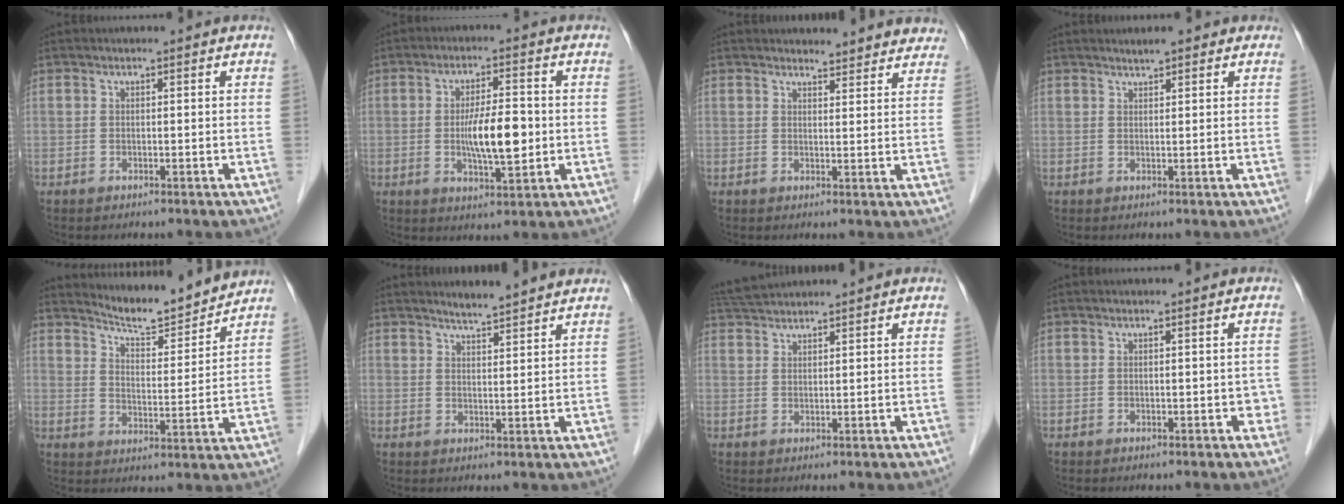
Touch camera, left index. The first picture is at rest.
{"total": 7.6, "force": [-0.6, 1.9, 7.3], "torque": [-0.136, -0.003, -0.010]}
{"total": 7.2, "force": [6.9, 1.9, 0.4], "torque": [0.020, -0.005, 0.055]}
{"total": 2.1, "force": [1.7, 0.6, 1.1], "torque": [-0.021, 0.008, 0.025]}
{"total": 8.8, "force": [8.8, 0.3, 0.9], "torque": [-0.026, -0.005, 0.135]}
{"total": 4.7, "force": [4.4, 0.0, 1.7], "torque": [-0.033, 0.007, 0.063]}
{"total": 4.4, "force": [4.3, -0.2, 1.0], "torque": [-0.023, 0.029, 0.085]}
{"total": 1.2, "force": [-0.3, 0.8, 0.8], "torque": [0.004, 0.005, -0.005]}